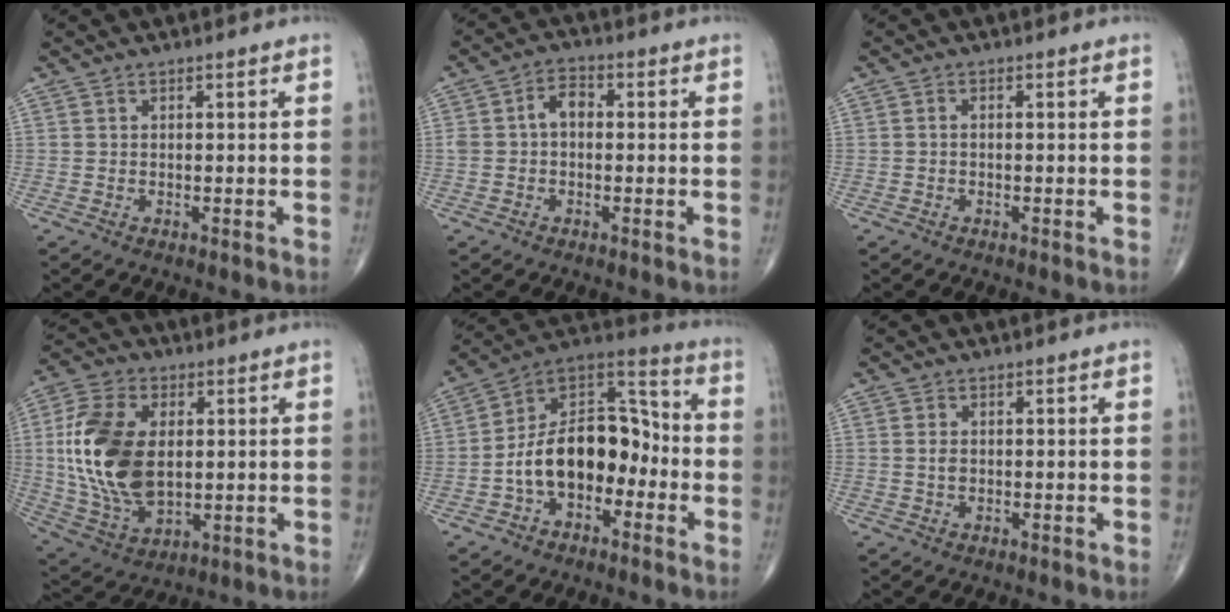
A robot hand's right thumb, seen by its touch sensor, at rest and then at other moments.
{"total": 4.8, "force": [0.1, 3.2, 3.5], "torque": [-0.057, 0.021, -0.007]}
{"total": 0.7, "force": [-0.2, 0.3, 0.6], "torque": [-0.010, 0.001, -0.007]}
{"total": 19.2, "force": [1.8, 11.5, 15.3], "torque": [-0.305, -0.011, 0.040]}
{"total": 16.9, "force": [-4.0, 10.4, 12.6], "torque": [-0.180, 0.063, -0.074]}
{"total": 1.6, "force": [0.0, 1.1, 1.1], "torque": [-0.018, 0.000, 0.000]}